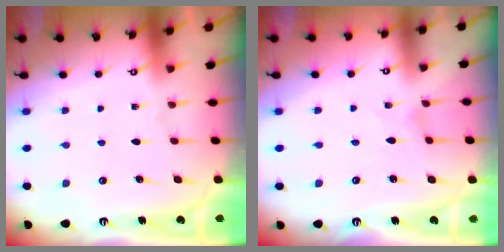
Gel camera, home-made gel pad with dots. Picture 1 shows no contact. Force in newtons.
{"total": 0.0}